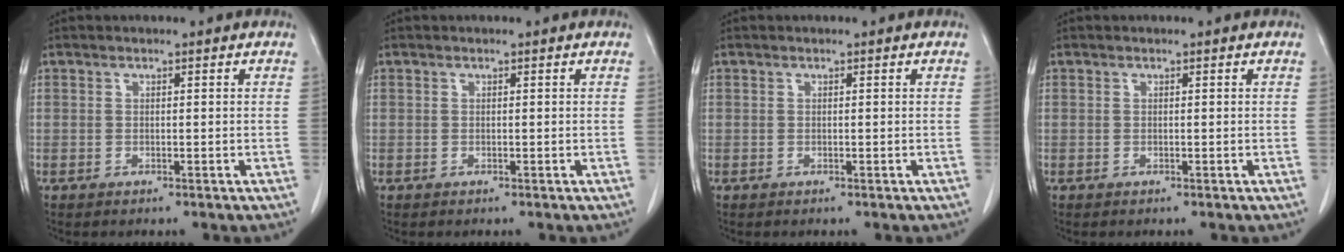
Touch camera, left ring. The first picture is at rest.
{"total": 0.0}
{"total": 0.0}
{"total": 0.0}